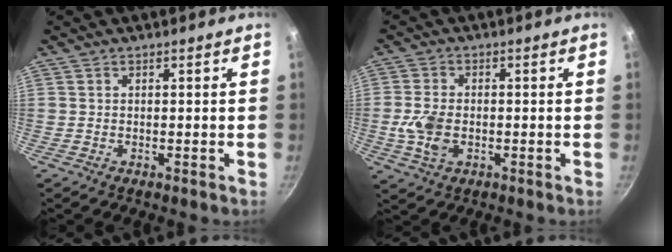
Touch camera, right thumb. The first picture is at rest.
{"total": 6.7, "force": [-1.2, 4.1, 5.1], "torque": [-0.109, 0.003, -0.022]}